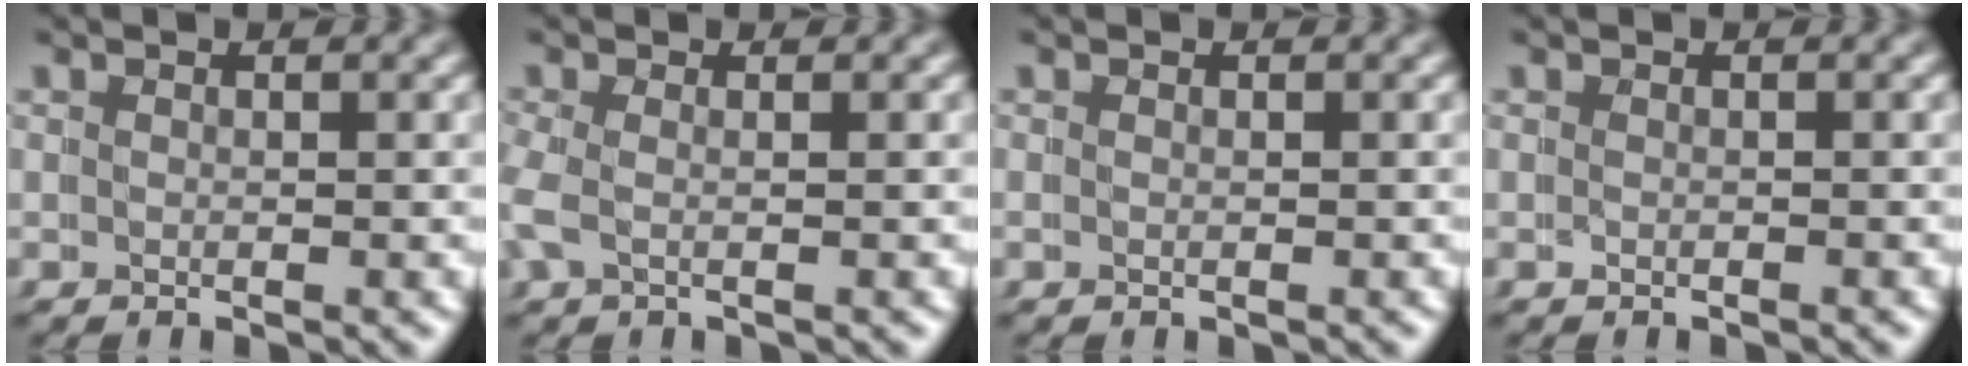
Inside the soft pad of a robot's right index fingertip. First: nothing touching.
{"total": 1.3, "force": [-0.3, 0.8, 1.0], "torque": [-0.035, -0.005, -0.005]}
{"total": 0.0}
{"total": 0.0}